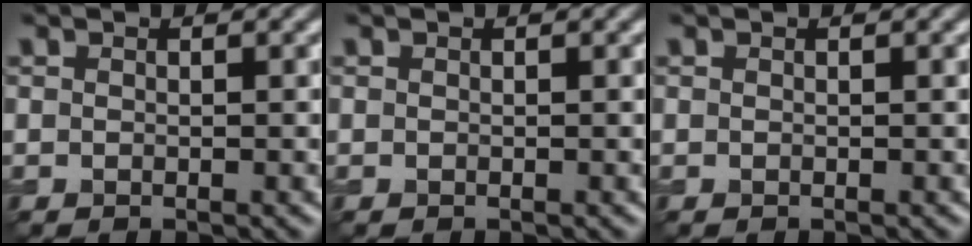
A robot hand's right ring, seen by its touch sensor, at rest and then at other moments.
{"total": 0.0}
{"total": 0.0}